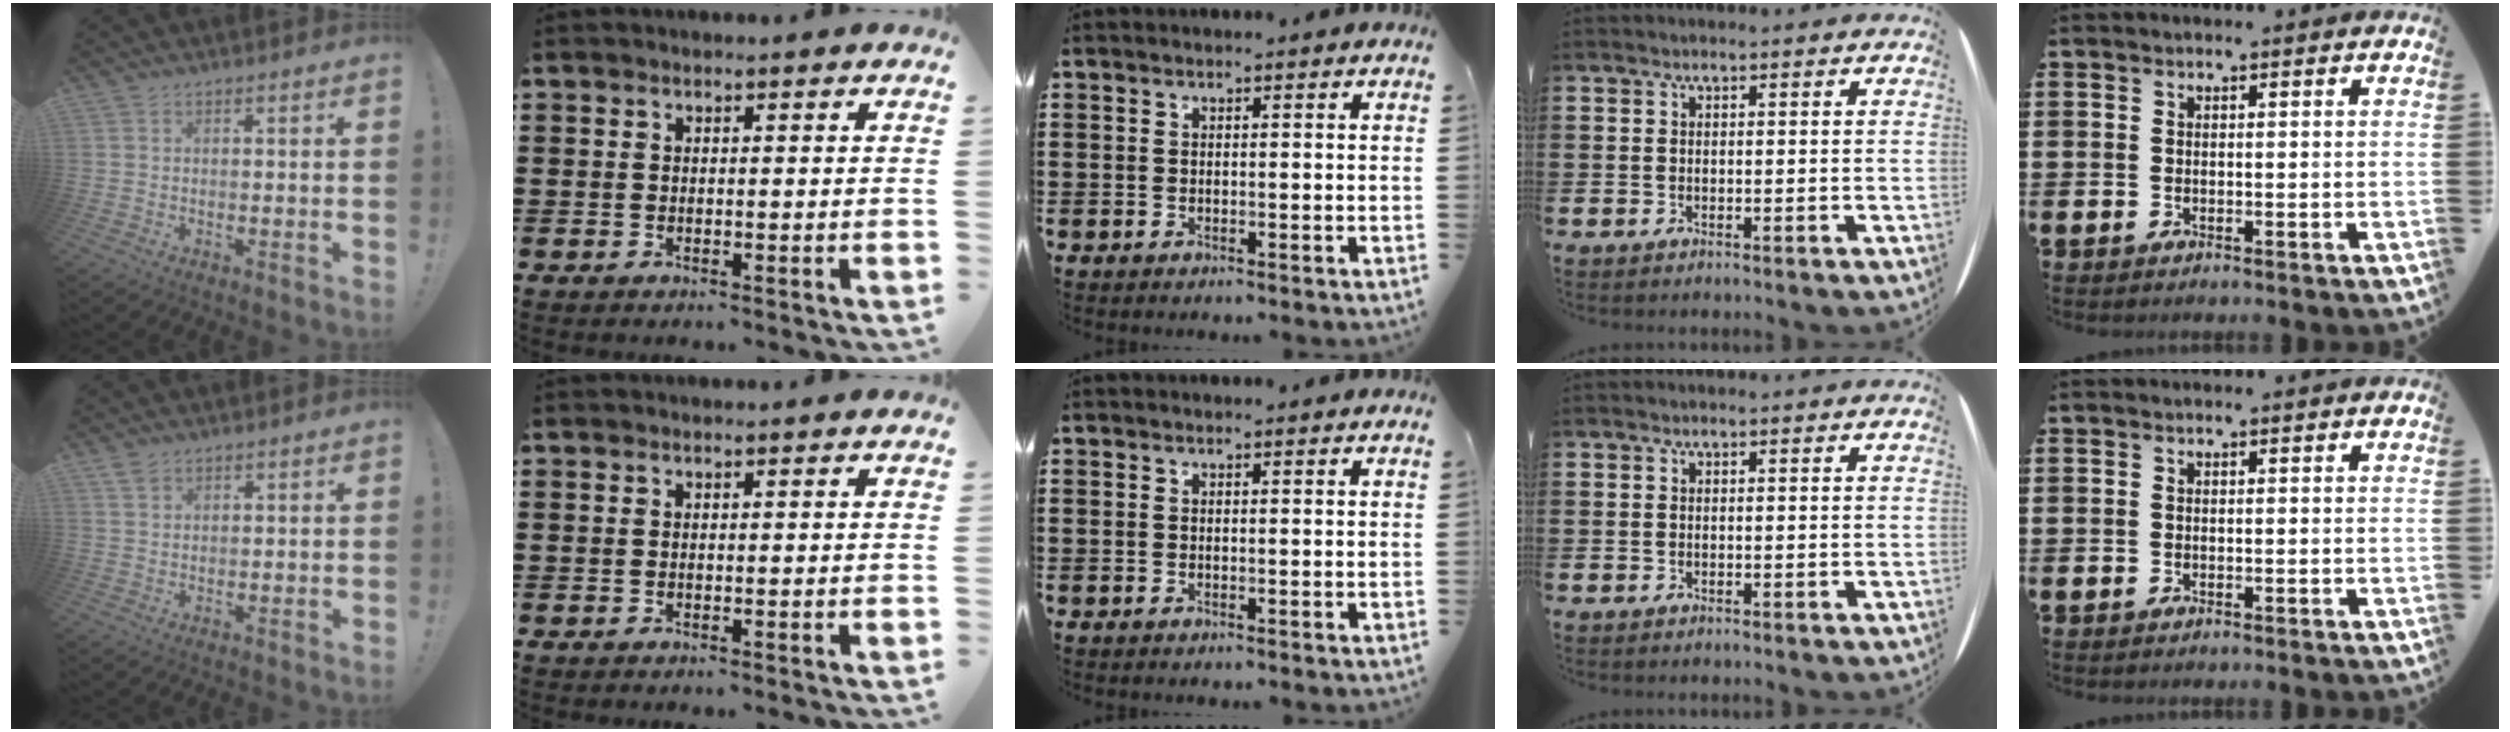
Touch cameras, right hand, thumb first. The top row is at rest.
{"thumb": {"total": 2.4, "force": [1.8, 1.1, 1.2], "torque": [-0.011, -0.009, 0.030]}}